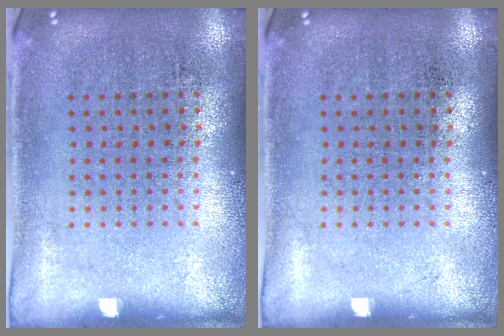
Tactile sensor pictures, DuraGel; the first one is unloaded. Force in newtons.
{"total": 0.0}